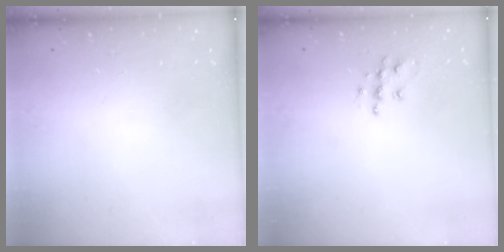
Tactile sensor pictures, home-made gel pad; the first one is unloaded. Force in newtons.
{"total": 7.7, "press": 7.7, "slide": 0.3}